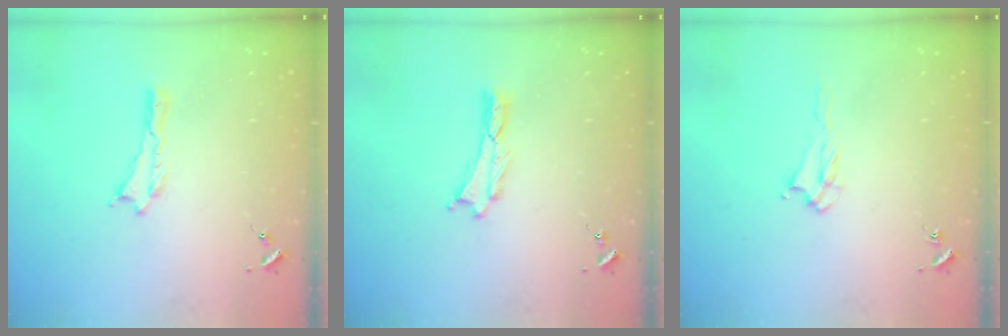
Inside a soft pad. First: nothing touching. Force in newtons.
{"total": 0.0}
{"total": 3.1, "press": 3.1, "slide": 0.5}